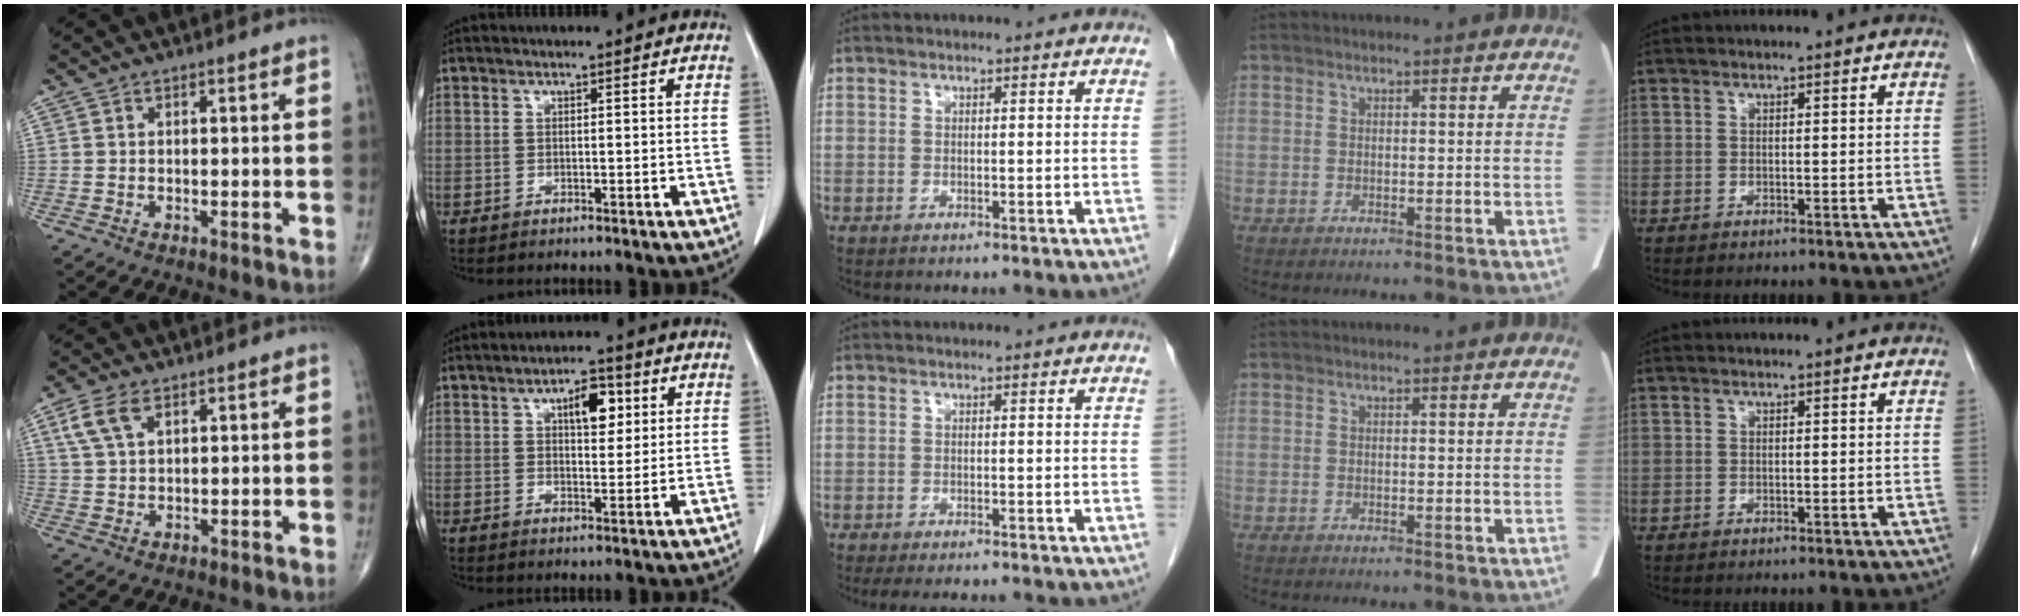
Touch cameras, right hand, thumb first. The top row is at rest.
{"thumb": {"total": 5.5, "force": [2.7, 2.8, 3.8], "torque": [-0.085, 0.003, 0.058]}, "index": {"total": 6.0, "force": [2.3, 2.5, 4.9], "torque": [-0.077, 0.007, 0.037]}, "middle": {"total": 4.9, "force": [-4.2, 0.9, 2.3], "torque": [-0.025, -0.010, -0.061]}}